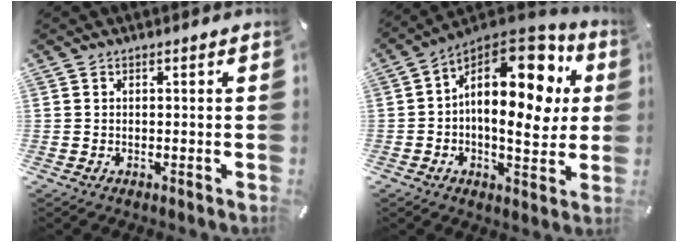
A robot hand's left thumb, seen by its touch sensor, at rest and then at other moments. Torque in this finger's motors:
{"motor_torque": [0.63, 0.53, 1.12, 0.55, 0.21]}